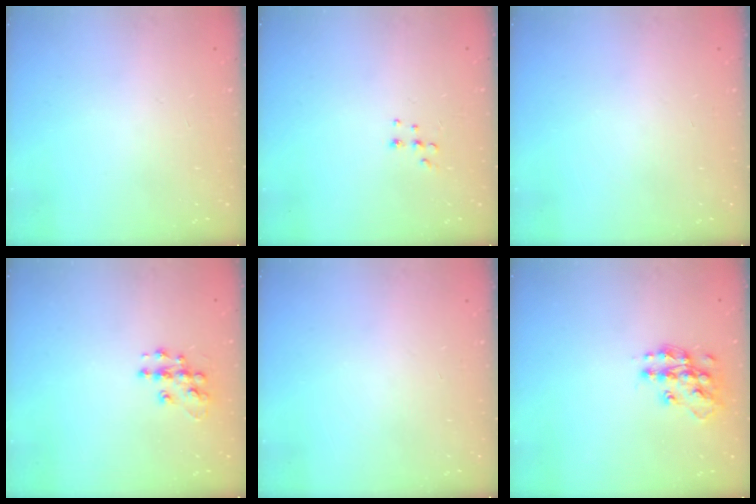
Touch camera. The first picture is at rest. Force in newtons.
{"total": 5.5, "press": 5.4, "slide": 1.0}
{"total": 0.0}
{"total": 9.4, "press": 9.4, "slide": 0.5}
{"total": 0.0}
{"total": 13.2, "press": 13.1, "slide": 0.9}